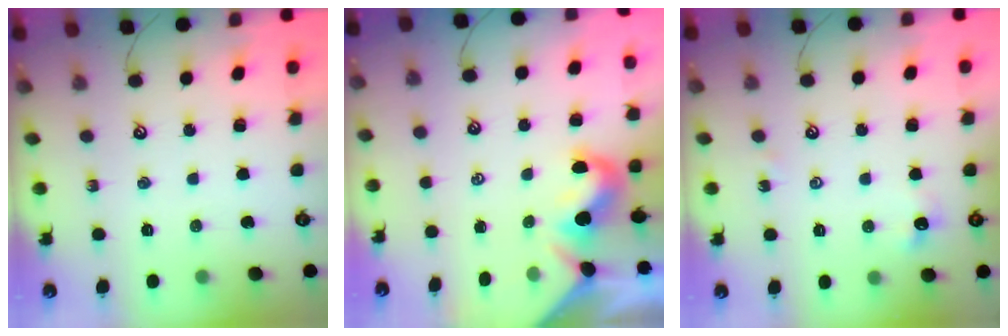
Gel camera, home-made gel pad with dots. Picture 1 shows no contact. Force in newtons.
{"total": 1.9, "press": 1.8, "slide": 0.6}
{"total": 4.8, "press": 4.7, "slide": 0.8}